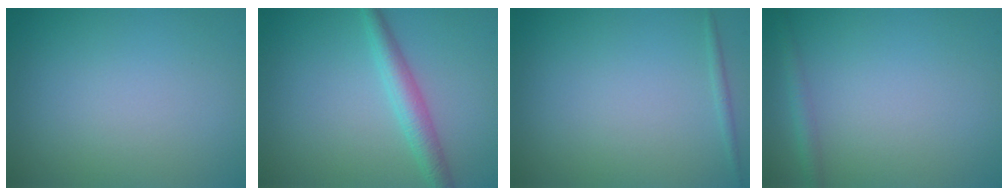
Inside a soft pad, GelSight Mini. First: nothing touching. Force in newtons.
{"total": 2.8, "press": 2.8, "slide": 0.1}
{"total": 0.6, "press": 0.6, "slide": 0.1}
{"total": 1.3, "press": 1.3, "slide": 0.1}